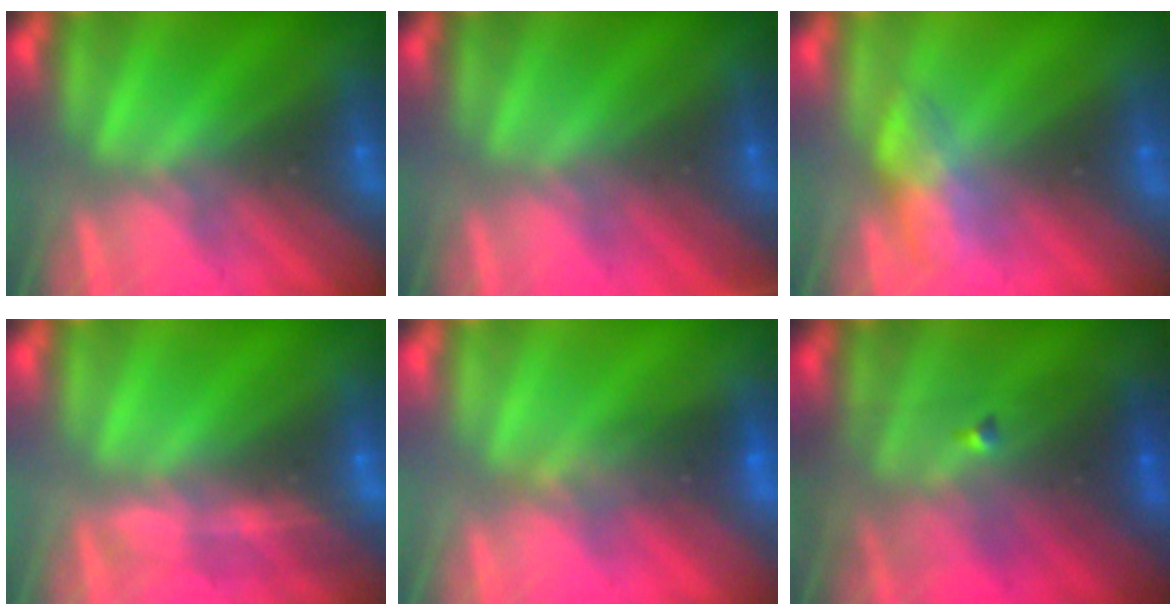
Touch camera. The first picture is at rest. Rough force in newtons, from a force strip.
{"total": 2.5}
{"total": 2.8}
{"total": 1.5}
{"total": 1.8}
{"total": 3.9}